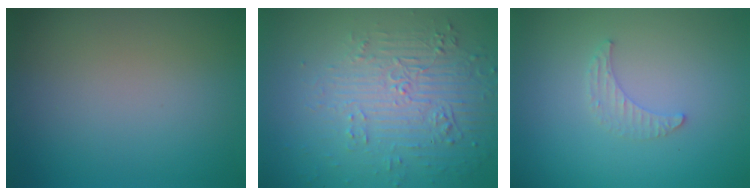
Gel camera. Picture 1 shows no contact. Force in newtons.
{"total": 5.7, "press": 3.6, "slide": 4.4}
{"total": 1.3, "press": 1.3, "slide": 0.4}